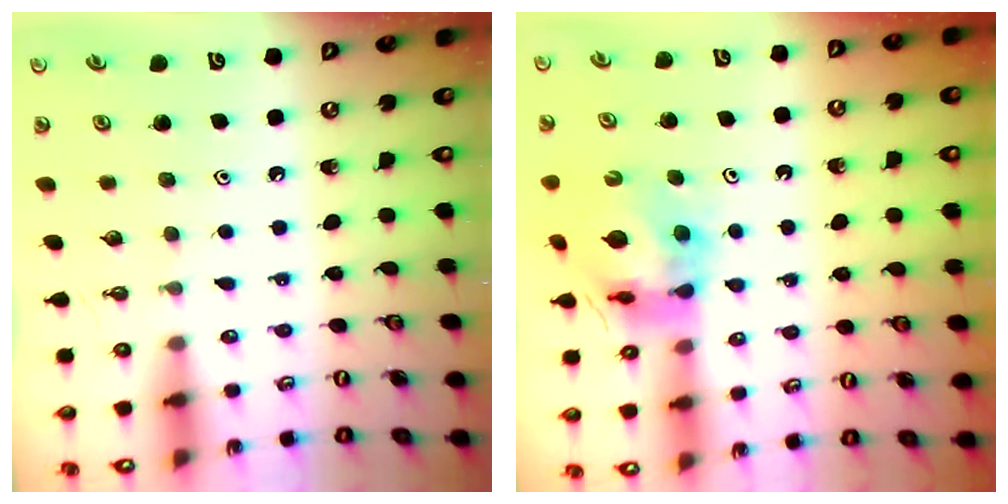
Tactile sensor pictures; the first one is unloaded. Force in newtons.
{"total": 11.7, "press": 11.7, "slide": 1.2}